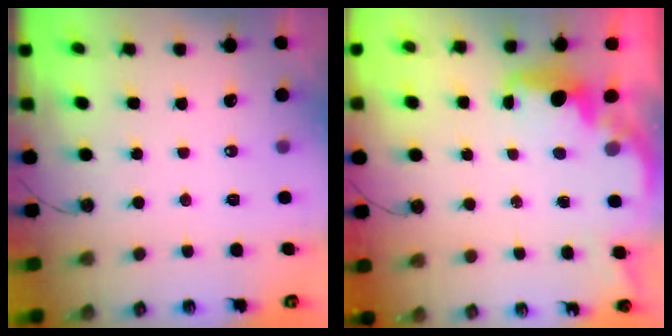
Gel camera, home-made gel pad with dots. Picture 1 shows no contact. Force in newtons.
{"total": 2.7, "press": 2.6, "slide": 0.5}